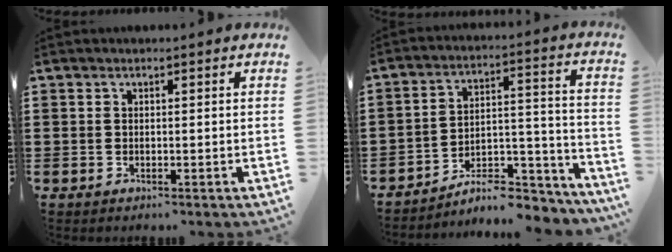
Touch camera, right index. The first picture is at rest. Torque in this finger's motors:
{"motor_torque": [0.00, -0.06, 0.05, -0.08]}